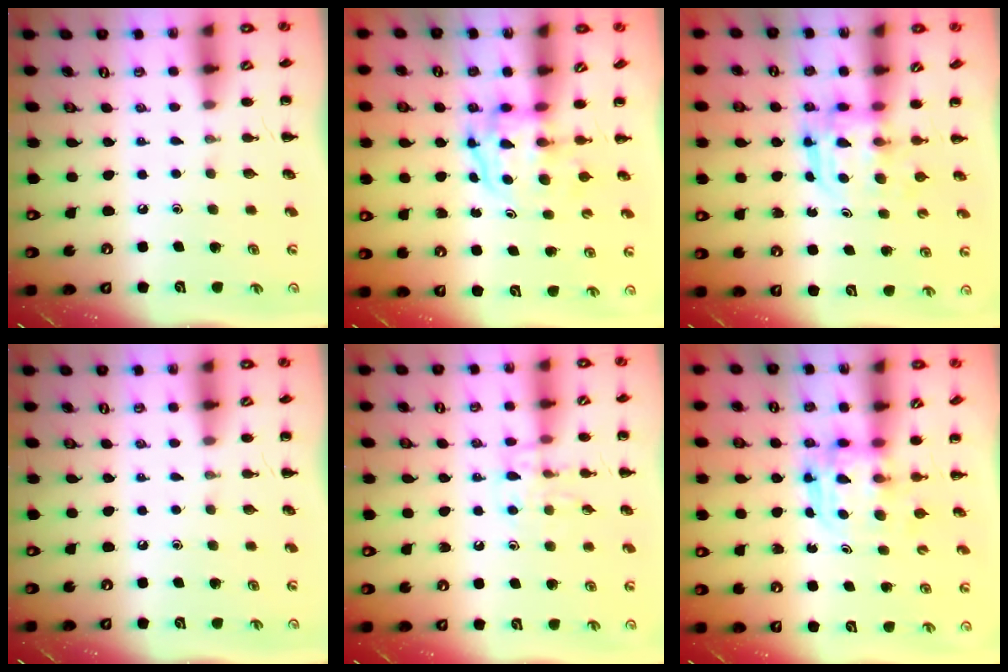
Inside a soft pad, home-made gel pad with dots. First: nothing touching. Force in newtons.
{"total": 3.9, "press": 3.8, "slide": 0.6}
{"total": 3.1, "press": 3.1, "slide": 0.2}
{"total": 0.0}
{"total": 10.3, "press": 10.3, "slide": 0.8}
{"total": 3.6, "press": 3.6, "slide": 0.2}